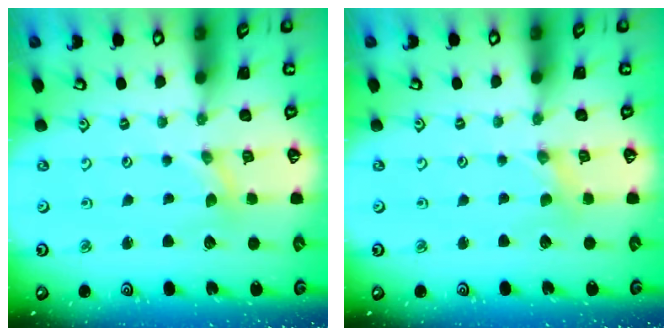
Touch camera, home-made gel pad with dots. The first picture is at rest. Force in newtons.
{"total": 0.0}